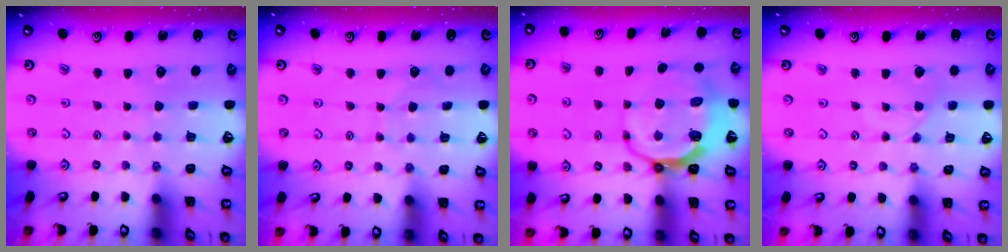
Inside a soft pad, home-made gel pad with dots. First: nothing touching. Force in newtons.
{"total": 3.6, "press": 3.6, "slide": 0.4}
{"total": 10.0, "press": 9.1, "slide": 4.0}
{"total": 1.5, "press": 1.5, "slide": 0.4}